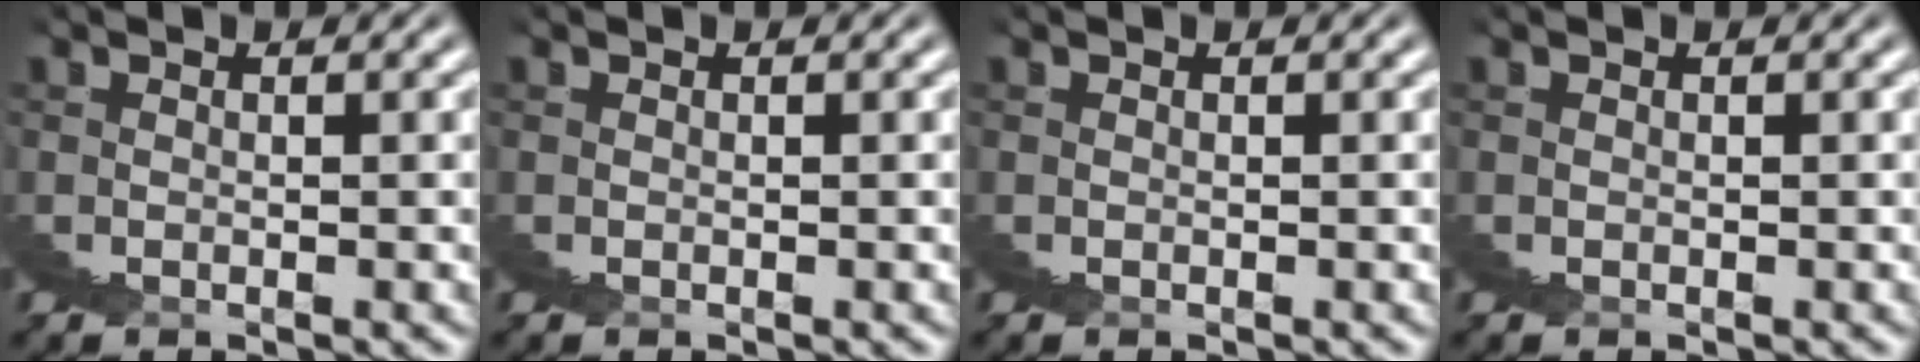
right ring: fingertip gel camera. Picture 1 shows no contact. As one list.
[{"total": 0.0}, {"total": 0.0}, {"total": 0.0}]